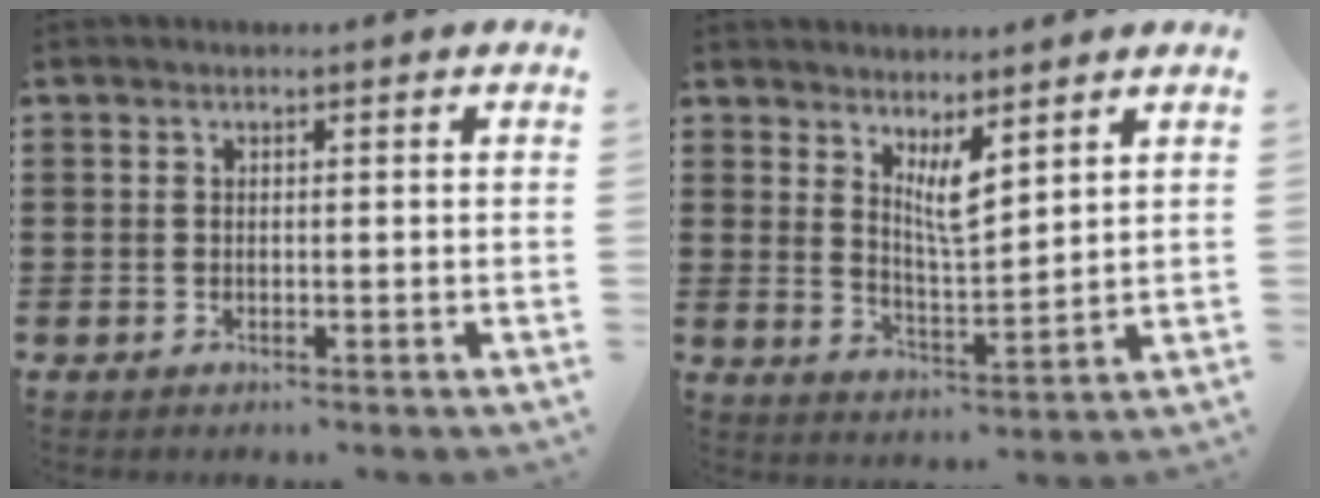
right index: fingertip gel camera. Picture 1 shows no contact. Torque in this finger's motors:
{"motor_torque": [0.12, 0.02, 0.36, 0.04]}